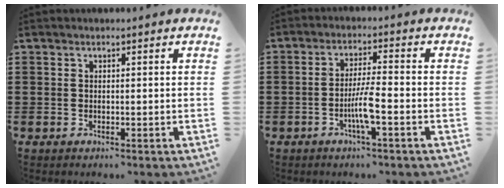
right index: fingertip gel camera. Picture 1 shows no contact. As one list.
[{"total": 4.9, "force": [-1.9, 0.3, 4.6], "torque": [-0.092, -0.008, -0.039]}]